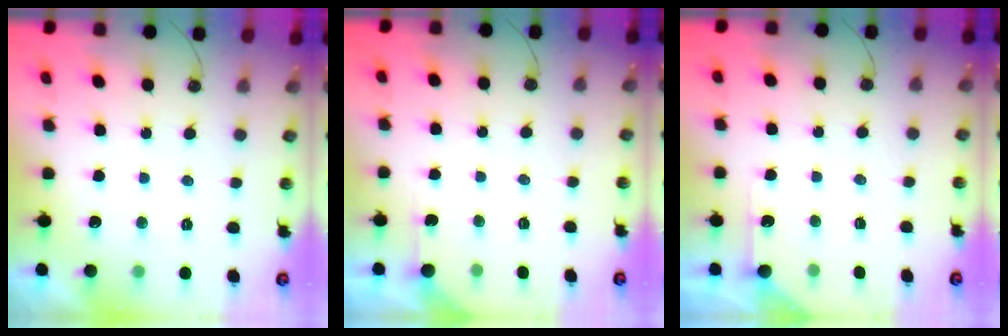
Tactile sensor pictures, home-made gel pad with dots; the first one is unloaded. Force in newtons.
{"total": 2.9, "press": 2.9, "slide": 0.3}
{"total": 3.3, "press": 3.3, "slide": 0.4}